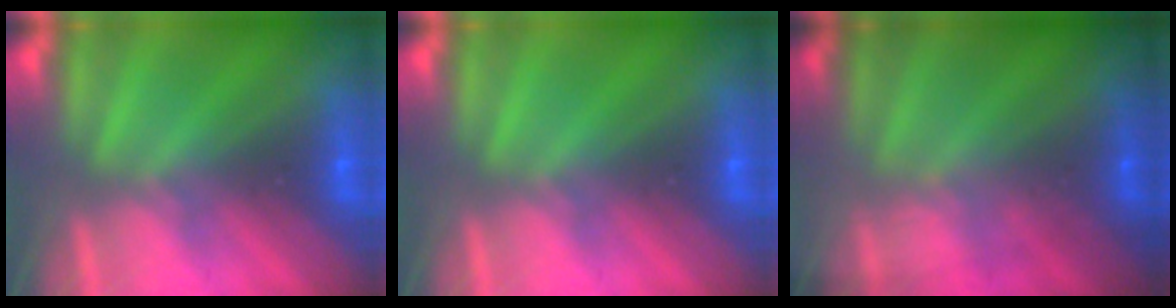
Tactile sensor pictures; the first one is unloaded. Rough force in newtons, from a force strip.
{"total": 0.0}
{"total": 1.8}